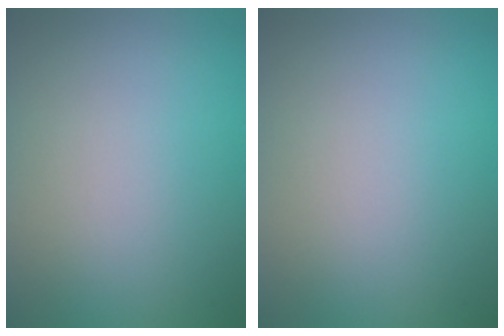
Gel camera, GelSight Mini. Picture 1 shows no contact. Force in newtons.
{"total": 0.0}